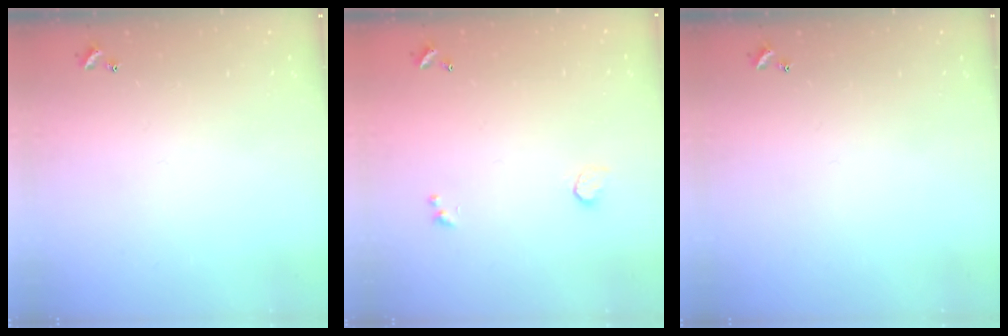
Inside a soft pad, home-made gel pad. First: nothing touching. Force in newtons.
{"total": 1.0, "press": 0.7, "slide": 0.7}
{"total": 0.0}